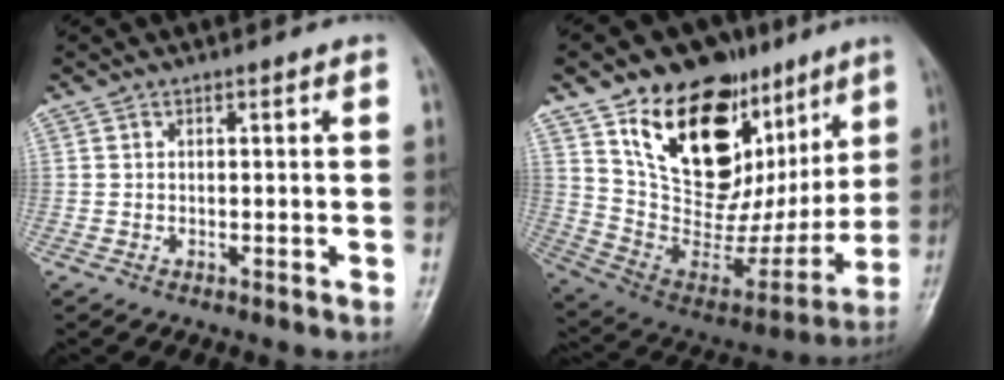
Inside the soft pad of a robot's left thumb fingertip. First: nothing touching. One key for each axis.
{"total": 29.5, "fx": 13.4, "fy": 17.7, "fz": 19.4, "tx": -0.250, "ty": -0.019, "tz": 0.242}